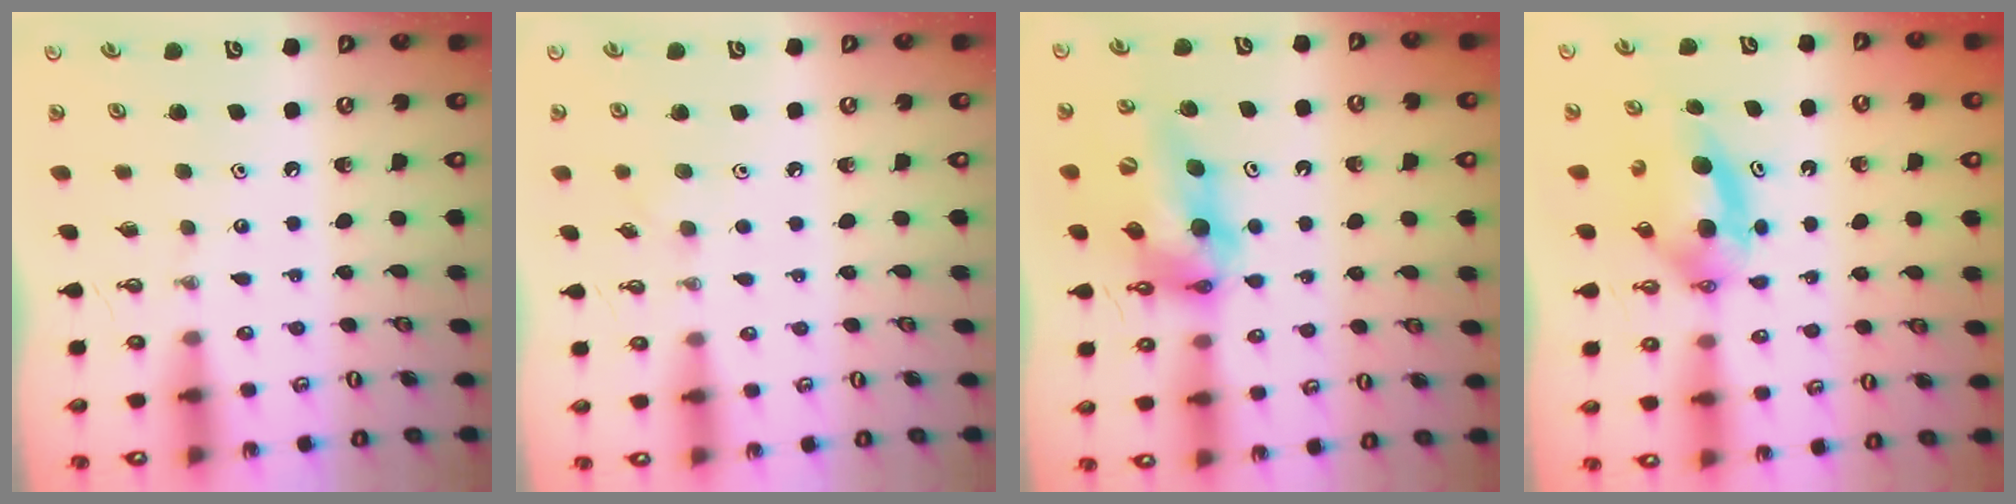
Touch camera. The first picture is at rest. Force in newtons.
{"total": 4.4, "press": 4.3, "slide": 0.7}
{"total": 13.6, "press": 13.5, "slide": 1.5}
{"total": 7.5, "press": 5.9, "slide": 4.6}